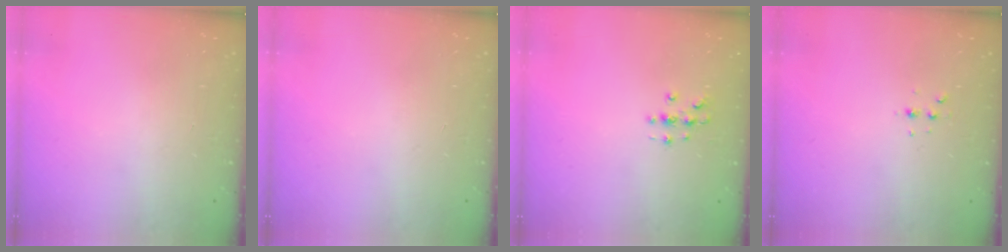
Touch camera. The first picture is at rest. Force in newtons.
{"total": 0.0}
{"total": 3.0, "press": 3.0, "slide": 0.3}
{"total": 2.8, "press": 2.8, "slide": 0.7}